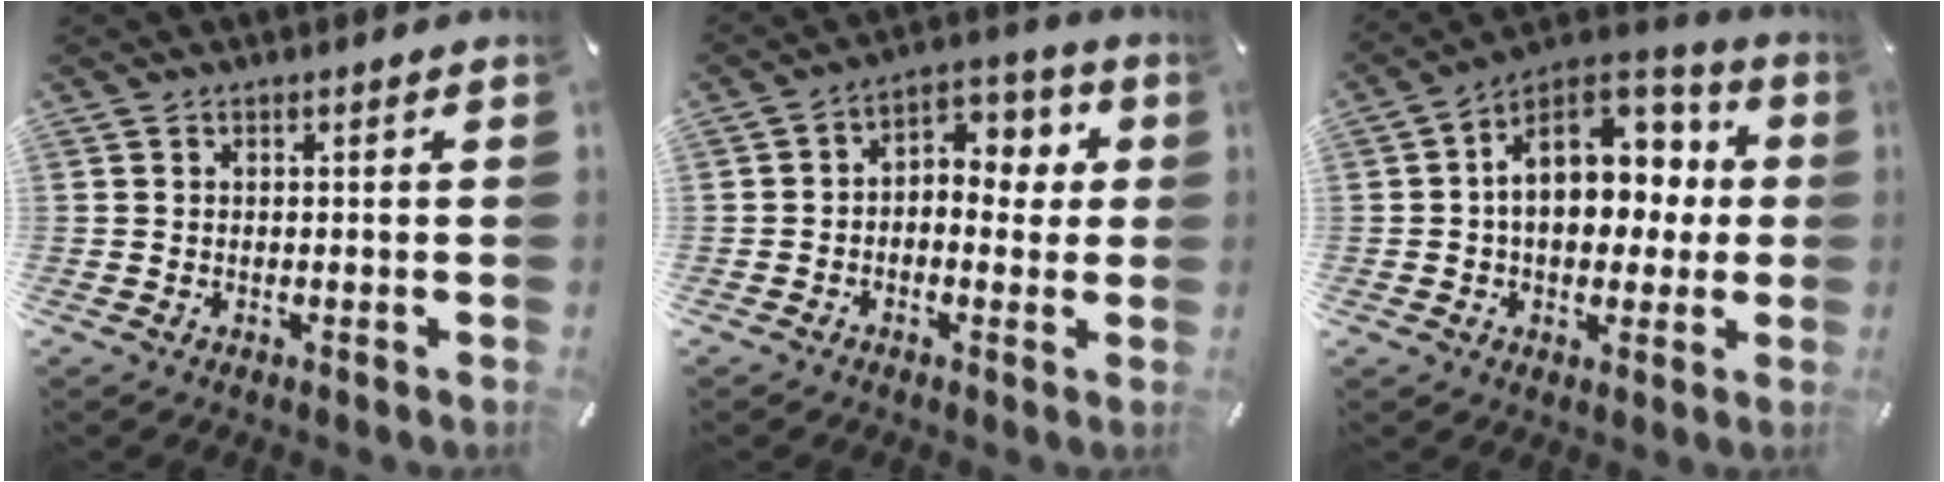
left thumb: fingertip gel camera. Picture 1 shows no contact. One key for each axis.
{"total": 5.4, "fx": -0.4, "fy": 4.4, "fz": 3.2, "tx": -0.039, "ty": 0.003, "tz": -0.017}
{"total": 15.6, "fx": 2.4, "fy": 11.5, "fz": 10.3, "tx": -0.140, "ty": -0.009, "tz": 0.046}